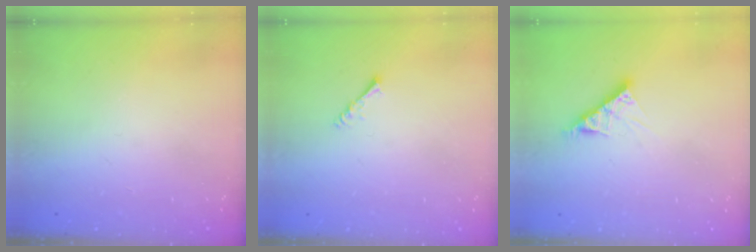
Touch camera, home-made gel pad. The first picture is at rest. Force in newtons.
{"total": 1.4, "press": 1.3, "slide": 0.3}
{"total": 6.9, "press": 6.9, "slide": 0.6}